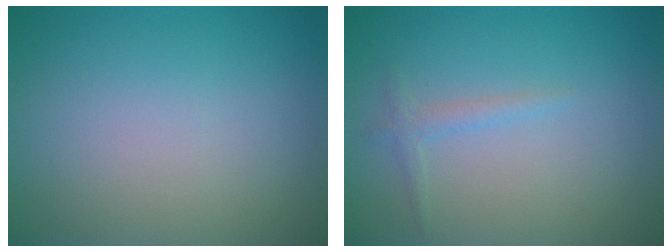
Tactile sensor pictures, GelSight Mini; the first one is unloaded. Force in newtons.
{"total": 1.1, "press": 1.1, "slide": 0.1}